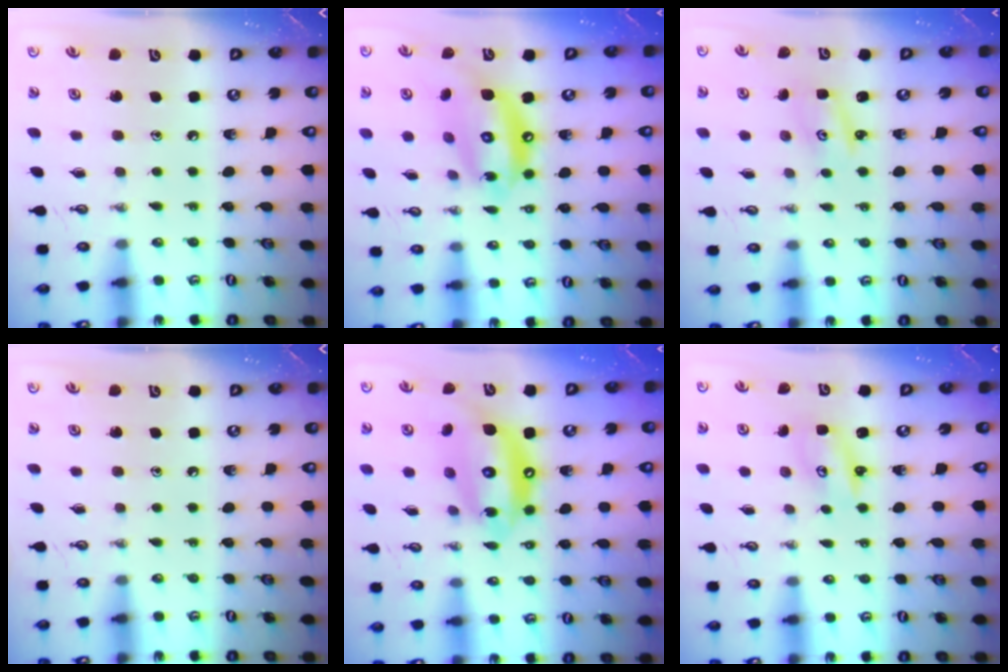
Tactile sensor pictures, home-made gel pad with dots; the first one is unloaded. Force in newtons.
{"total": 14.2, "press": 14.1, "slide": 1.5}
{"total": 2.1, "press": 2.1, "slide": 0.2}
{"total": 0.0}
{"total": 15.1, "press": 15.0, "slide": 1.5}
{"total": 2.7, "press": 2.7, "slide": 0.2}